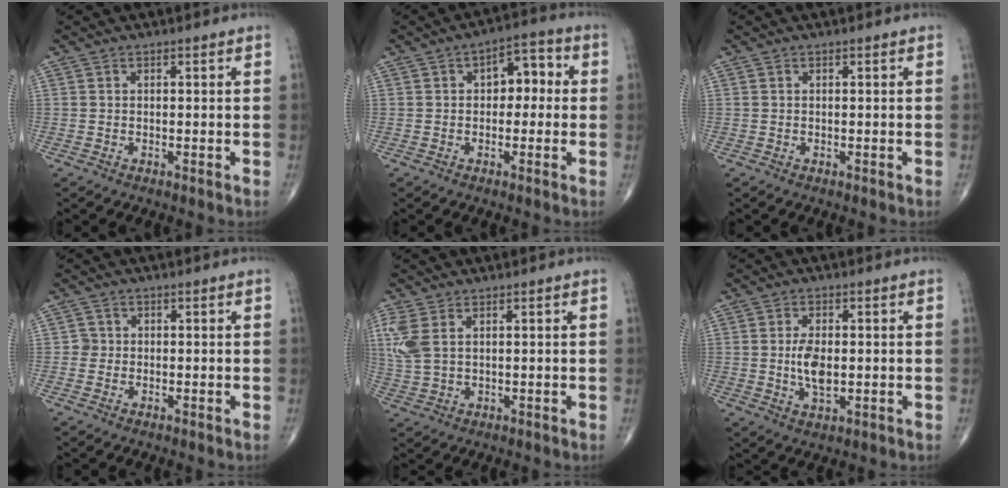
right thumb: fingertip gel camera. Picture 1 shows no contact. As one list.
[{"total": 6.8, "force": [0.6, 4.1, 5.4], "torque": [-0.044, 0.024, 0.000]}, {"total": 0.0}, {"total": 1.3, "force": [-0.1, 1.3, 0.1], "torque": [0.007, 0.004, -0.004]}, {"total": 5.8, "force": [2.1, 3.1, 4.4], "torque": [-0.126, 0.004, 0.052]}, {"total": 5.6, "force": [-0.1, 2.8, 4.9], "torque": [-0.093, -0.007, 0.000]}]